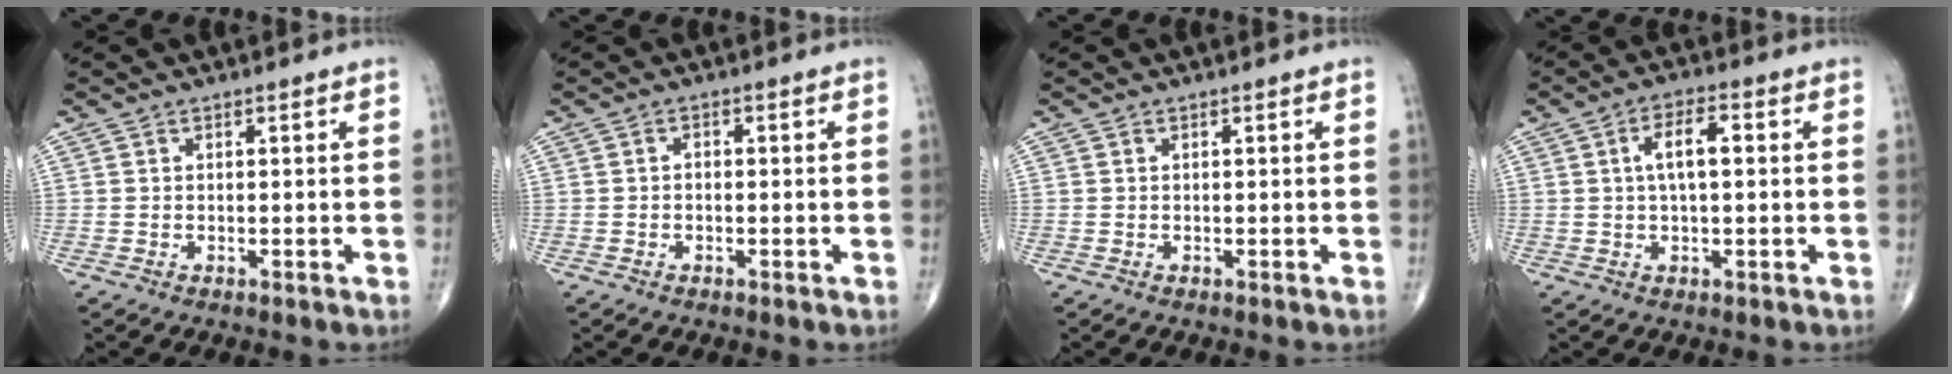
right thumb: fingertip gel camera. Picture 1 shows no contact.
{"total": 0.8, "force": [-0.3, 0.6, 0.5], "torque": [-0.001, 0.000, -0.009]}
{"total": 0.0}
{"total": 5.9, "force": [0.8, 2.3, 5.4], "torque": [-0.089, 0.008, 0.009]}